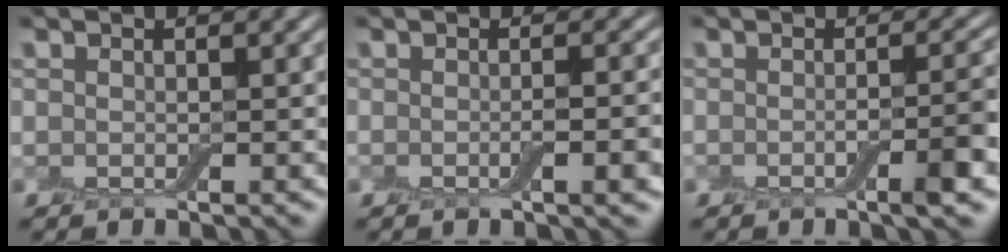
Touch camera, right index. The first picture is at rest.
{"total": 3.0, "force": [-0.7, 0.7, 2.8], "torque": [-0.036, 0.001, -0.014]}
{"total": 3.9, "force": [-1.1, 0.8, 3.7], "torque": [-0.051, 0.005, -0.025]}